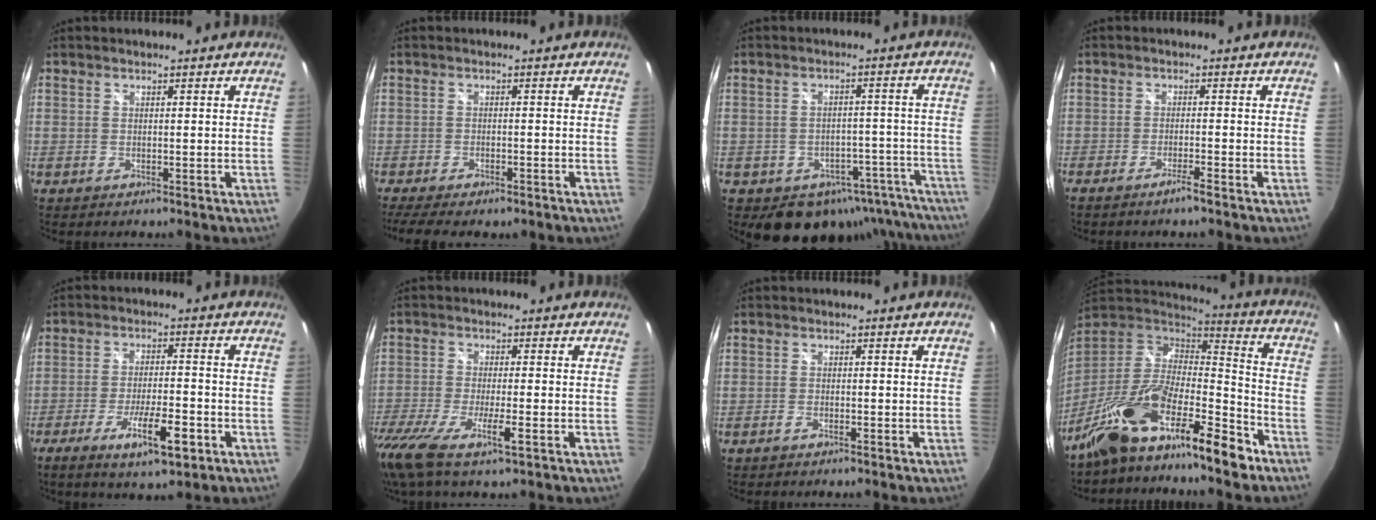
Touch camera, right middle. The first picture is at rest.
{"total": 8.3, "force": [-6.3, 2.5, 4.7], "torque": [-0.112, -0.028, -0.099]}
{"total": 16.2, "force": [-11.9, 9.8, 5.0], "torque": [-0.087, 0.038, -0.111]}
{"total": 2.6, "force": [-2.0, -0.5, 1.5], "torque": [-0.038, -0.001, -0.036]}
{"total": 9.7, "force": [-5.2, 1.9, 8.0], "torque": [-0.161, -0.016, -0.083]}
{"total": 13.0, "force": [-7.6, 2.2, 10.2], "torque": [-0.215, -0.052, -0.138]}
{"total": 1.0, "force": [-0.9, 0.2, 0.5], "torque": [-0.017, 0.000, -0.020]}
{"total": 20.4, "force": [-13.9, 5.9, 13.8], "torque": [-0.245, -0.020, -0.242]}